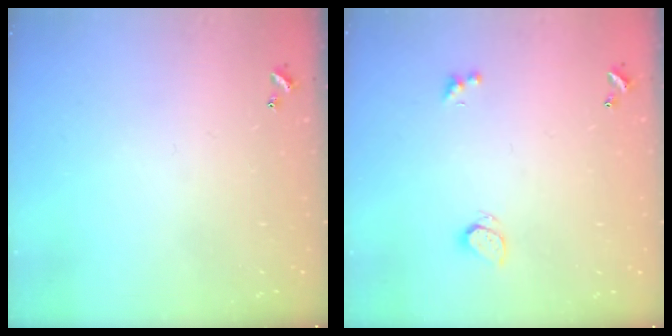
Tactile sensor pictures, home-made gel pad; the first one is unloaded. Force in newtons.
{"total": 0.8, "press": 0.7, "slide": 0.5}